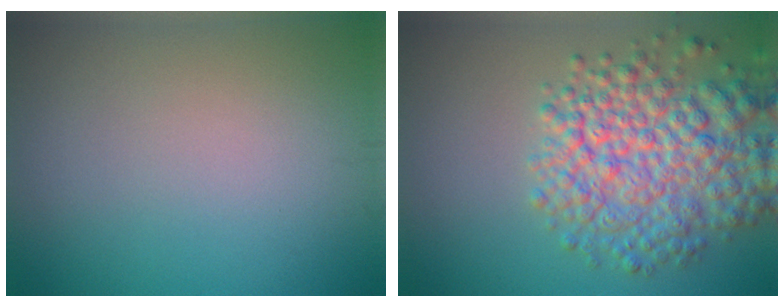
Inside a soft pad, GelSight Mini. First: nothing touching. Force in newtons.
{"total": 7.8, "press": 7.8, "slide": 0.3}